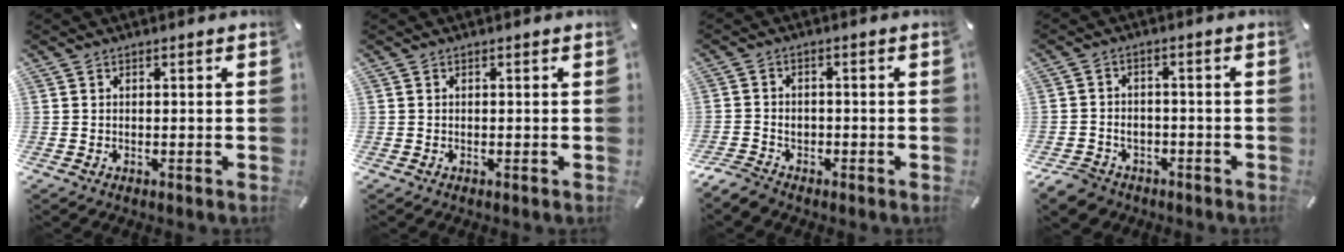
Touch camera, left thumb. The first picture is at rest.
{"total": 0.0}
{"total": 4.0, "force": [-2.7, 2.8, 1.3], "torque": [-0.032, 0.014, -0.053]}
{"total": 5.6, "force": [-3.3, 4.2, 1.6], "torque": [-0.050, 0.015, -0.065]}